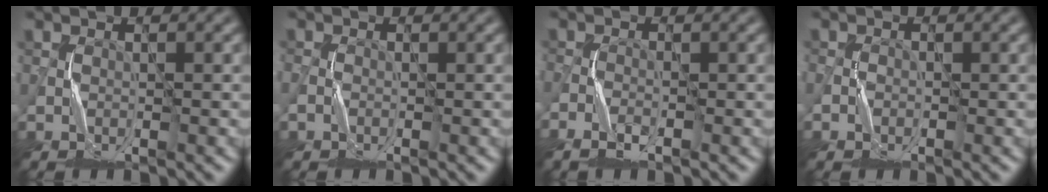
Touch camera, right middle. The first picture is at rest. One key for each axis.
{"total": 1.1, "fx": -0.5, "fy": 0.8, "fz": 0.7, "tx": -0.017, "ty": 0.002, "tz": -0.013}
{"total": 2.4, "fx": -1.5, "fy": 0.9, "fz": 1.7, "tx": -0.041, "ty": -0.001, "tz": -0.034}
{"total": 1.0, "fx": -0.5, "fy": 0.8, "fz": 0.5, "tx": -0.010, "ty": 0.003, "tz": -0.011}